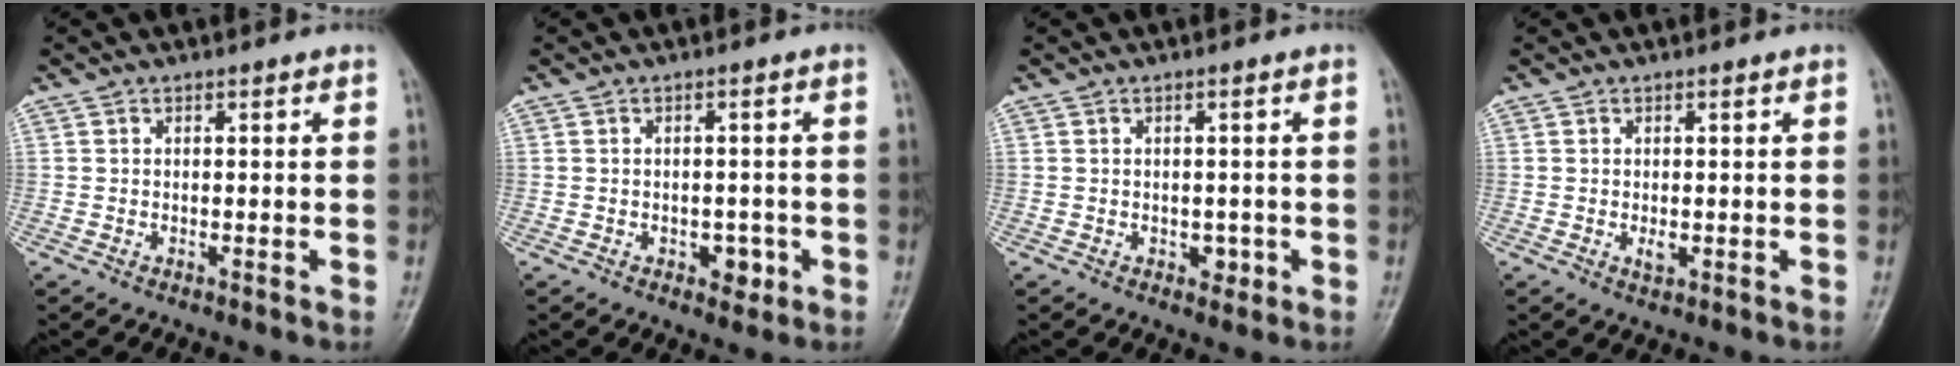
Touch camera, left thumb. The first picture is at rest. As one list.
[{"total": 3.4, "force": [-1.2, 2.3, 2.2], "torque": [-0.009, 0.006, -0.011]}, {"total": 2.1, "force": [-0.5, 1.5, 1.4], "torque": [-0.005, 0.002, -0.005]}, {"total": 1.7, "force": [-0.1, 0.8, 1.5], "torque": [-0.023, -0.003, 0.004]}]